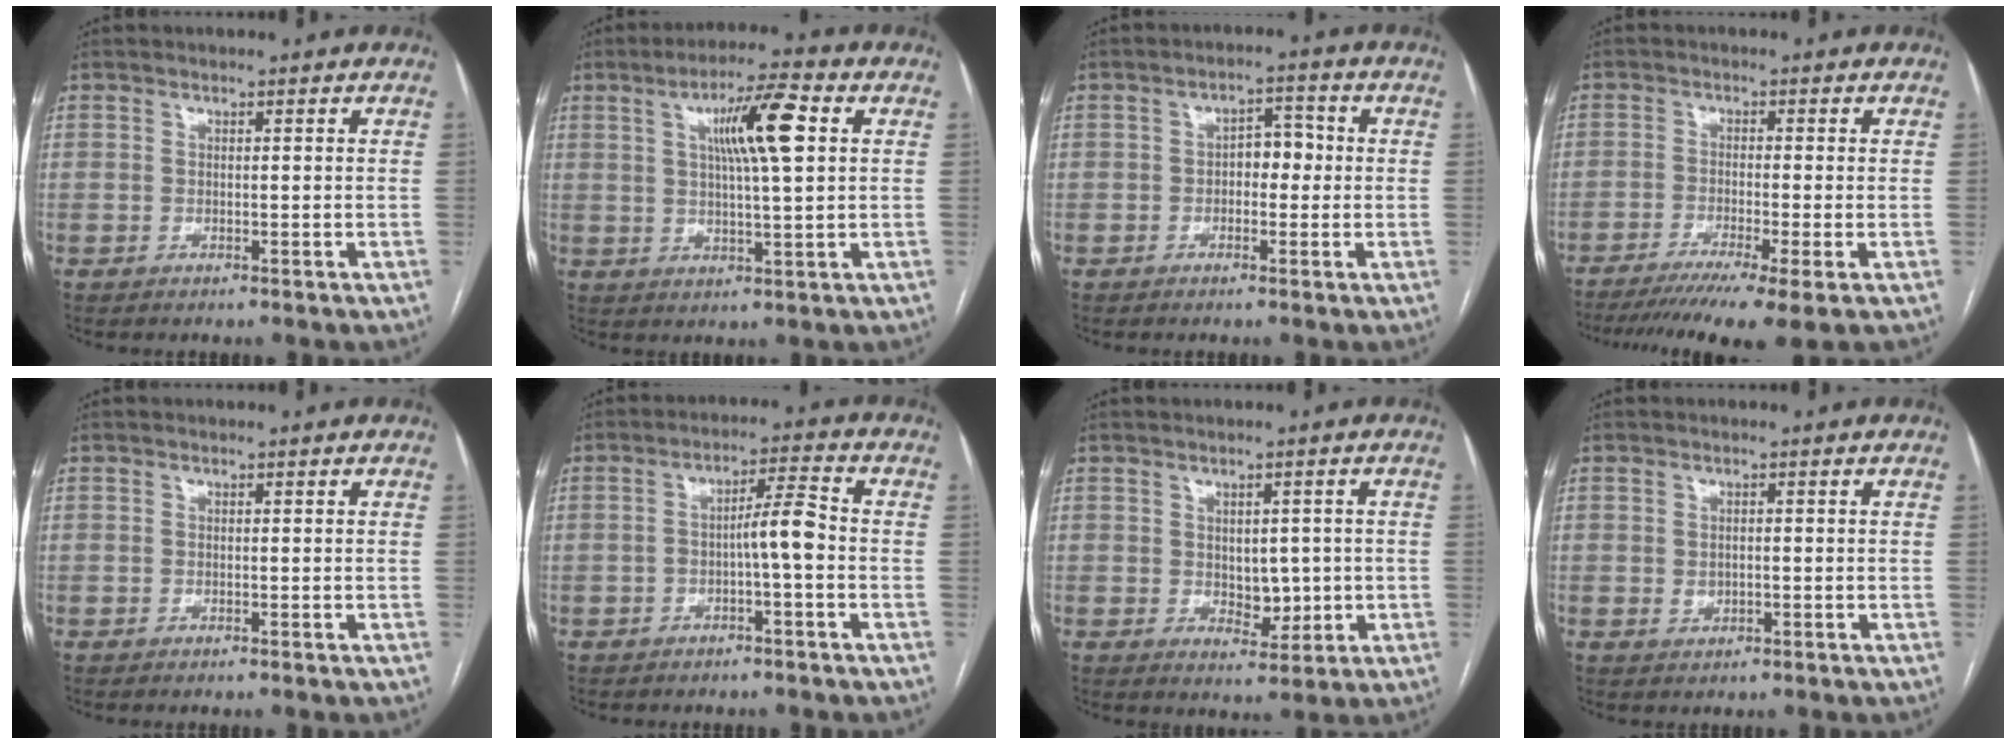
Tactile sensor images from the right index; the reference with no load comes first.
{"total": 8.9, "force": [2.1, -1.6, 8.5], "torque": [-0.148, 0.004, 0.040]}
{"total": 4.0, "force": [-0.3, 2.3, 3.3], "torque": [-0.044, 0.019, -0.007]}
{"total": 11.2, "force": [-8.0, -0.3, 7.8], "torque": [-0.123, -0.021, -0.127]}
{"total": 0.0}
{"total": 5.2, "force": [-1.2, 0.3, 5.0], "torque": [-0.079, 0.017, -0.017]}
{"total": 4.5, "force": [-0.1, 2.8, 3.5], "torque": [-0.043, 0.002, 0.009]}
{"total": 1.5, "force": [-0.1, 1.2, 0.9], "torque": [-0.016, 0.000, 0.002]}